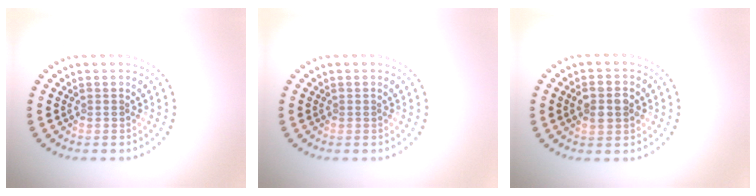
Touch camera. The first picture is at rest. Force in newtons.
{"total": 0.0}
{"total": 2.9, "press": 2.9, "slide": 0.1}